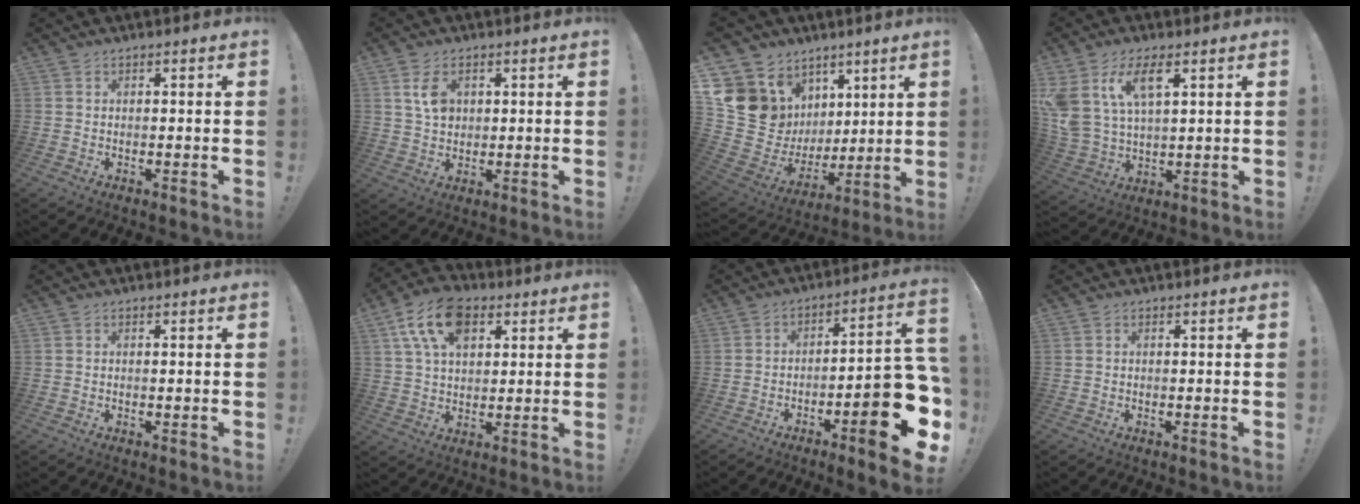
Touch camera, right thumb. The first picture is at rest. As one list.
[{"total": 6.5, "force": [2.2, 4.7, 3.9], "torque": [-0.050, -0.002, 0.040]}, {"total": 17.0, "force": [6.0, 14.6, 6.5], "torque": [-0.134, -0.051, 0.145]}, {"total": 11.8, "force": [6.1, 5.8, 8.2], "torque": [-0.173, -0.024, 0.111]}, {"total": 0.0}, {"total": 14.4, "force": [6.4, 9.0, 9.2], "torque": [-0.162, -0.011, 0.120]}, {"total": 17.9, "force": [-6.8, 4.6, 15.9], "torque": [-0.198, 0.035, -0.098]}, {"total": 0.7, "force": [0.1, -0.3, 0.6], "torque": [-0.003, -0.005, -0.002]}]